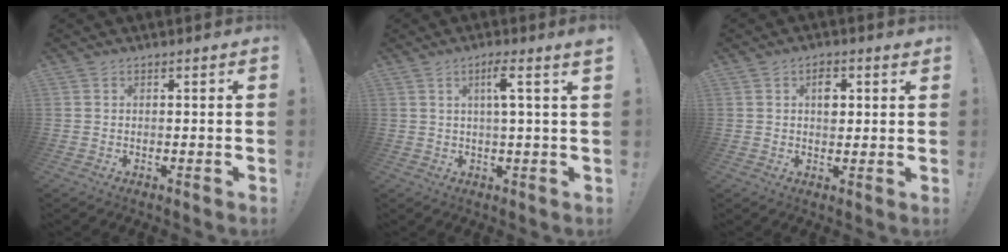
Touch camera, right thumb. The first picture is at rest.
{"total": 5.6, "force": [2.0, -0.5, 5.2], "torque": [-0.088, -0.001, 0.024]}
{"total": 4.2, "force": [1.1, 2.8, 3.0], "torque": [-0.025, -0.007, 0.012]}